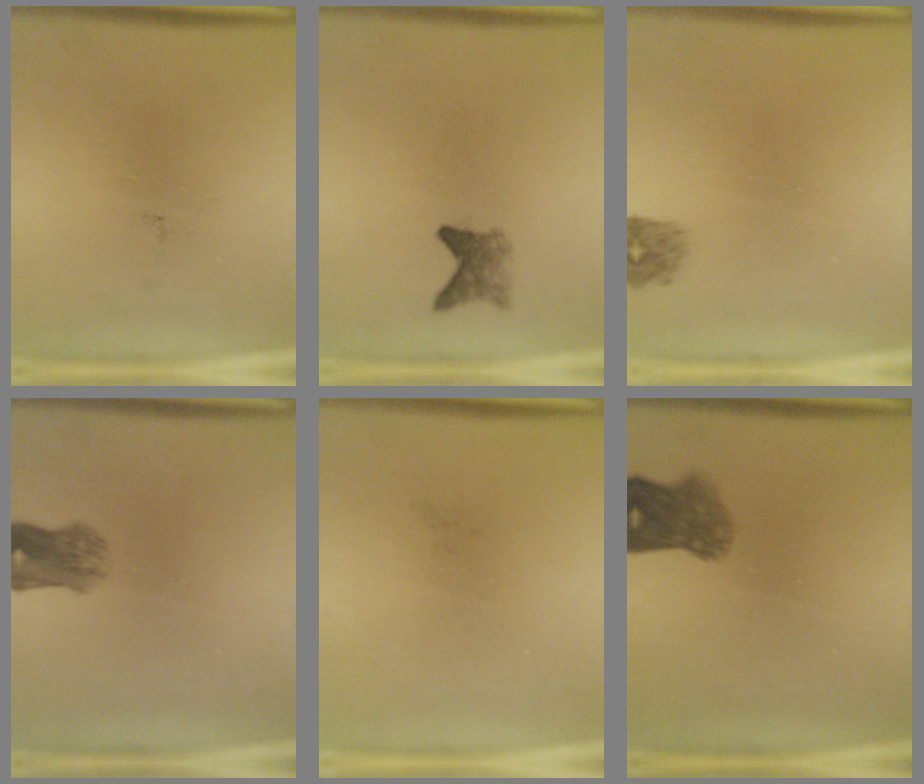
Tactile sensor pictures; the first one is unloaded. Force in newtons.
{"total": 2.7}
{"total": 1.4}
{"total": 4.1}
{"total": 0.0}
{"total": 5.2}